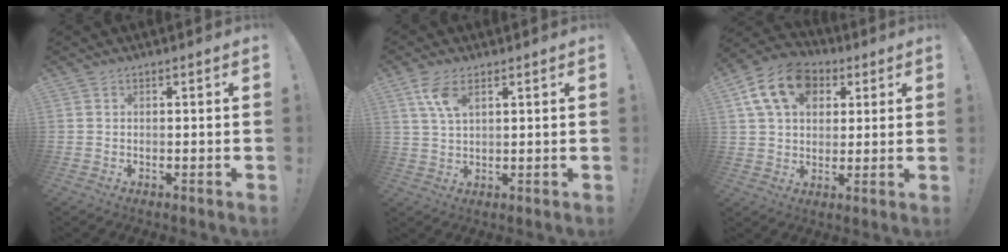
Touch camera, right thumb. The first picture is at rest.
{"total": 6.8, "force": [3.5, 2.9, 5.0], "torque": [-0.093, -0.016, 0.062]}
{"total": 15.8, "force": [6.2, 11.4, 9.0], "torque": [-0.144, -0.013, 0.120]}